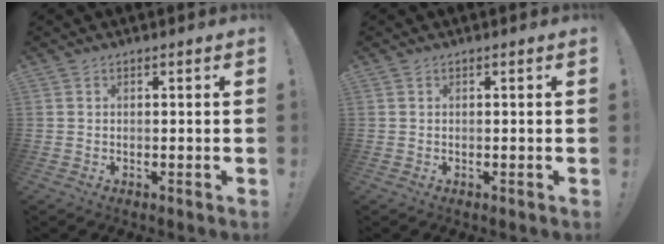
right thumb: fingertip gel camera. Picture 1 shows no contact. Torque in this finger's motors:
{"motor_torque": [0.09, -0.01, 0.14, -0.06, 0.02]}